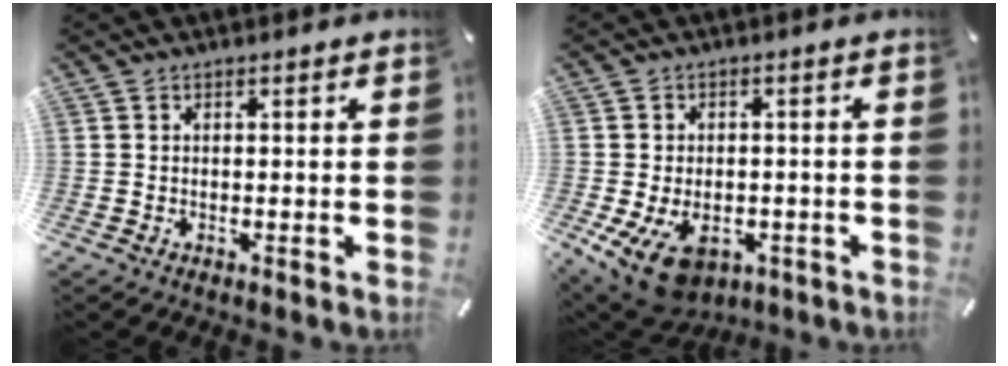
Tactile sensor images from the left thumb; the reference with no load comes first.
{"total": 10.4, "force": [-4.3, 7.1, 6.3], "torque": [-0.122, 0.020, -0.071]}